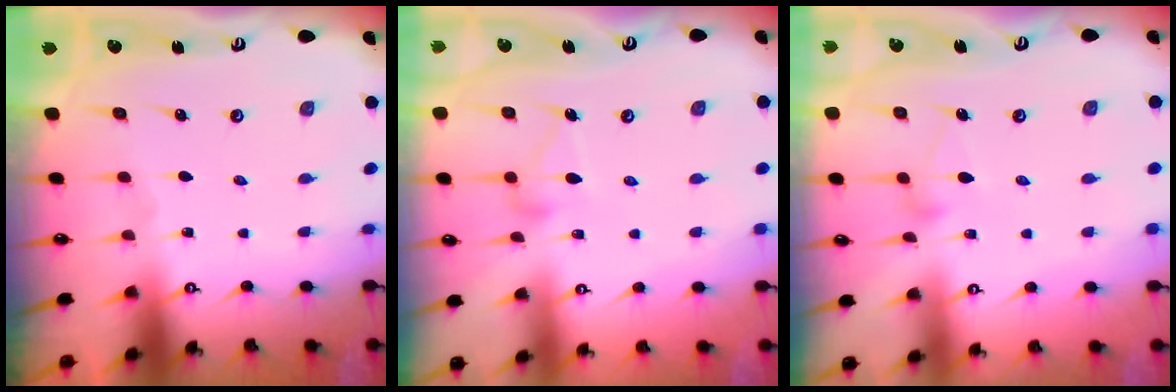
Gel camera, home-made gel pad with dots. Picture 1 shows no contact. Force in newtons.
{"total": 11.2, "press": 11.2, "slide": 0.5}
{"total": 6.2, "press": 6.2, "slide": 0.3}